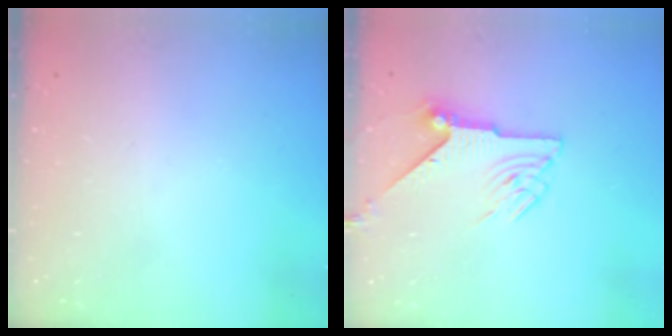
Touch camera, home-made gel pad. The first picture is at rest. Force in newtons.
{"total": 7.5, "press": 7.5, "slide": 0.3}